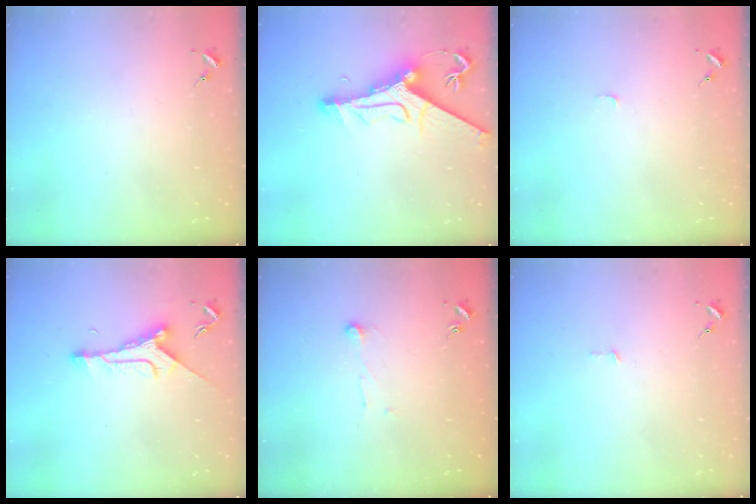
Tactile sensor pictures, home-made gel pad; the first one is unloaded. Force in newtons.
{"total": 13.8, "press": 13.7, "slide": 1.5}
{"total": 2.7, "press": 2.7, "slide": 0.3}
{"total": 8.6, "press": 8.6, "slide": 0.4}
{"total": 5.9, "press": 5.9, "slide": 0.4}
{"total": 2.4, "press": 2.4, "slide": 0.2}